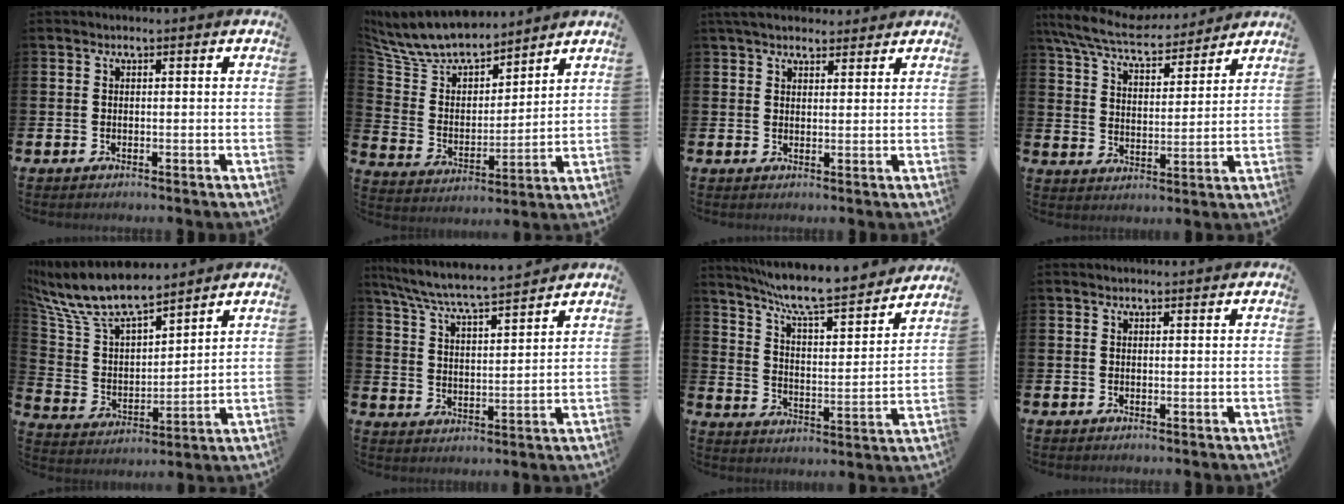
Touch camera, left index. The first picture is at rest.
{"total": 10.3, "force": [9.4, 2.8, 3.0], "torque": [-0.106, -0.060, 0.169]}
{"total": 4.1, "force": [3.7, 1.4, 1.0], "torque": [-0.022, -0.008, 0.068]}
{"total": 8.4, "force": [7.6, 1.9, 3.0], "torque": [-0.089, -0.041, 0.135]}
{"total": 10.3, "force": [9.3, 2.5, 3.7], "torque": [-0.115, -0.054, 0.165]}
{"total": 6.8, "force": [6.5, 0.0, 1.9], "torque": [-0.064, -0.045, 0.112]}
{"total": 8.9, "force": [8.0, 0.8, 3.8], "torque": [-0.104, -0.059, 0.132]}
{"total": 0.6, "force": [0.6, 0.0, 0.1], "torque": [0.009, -0.004, 0.009]}